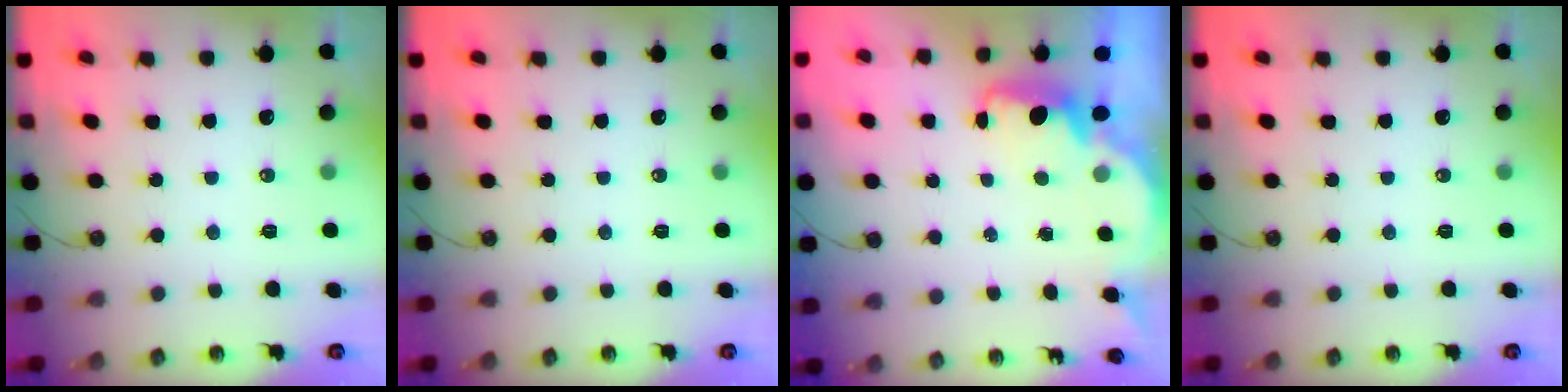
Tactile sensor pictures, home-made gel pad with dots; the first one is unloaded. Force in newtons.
{"total": 0.0}
{"total": 2.3, "press": 2.2, "slide": 0.6}
{"total": 0.0}